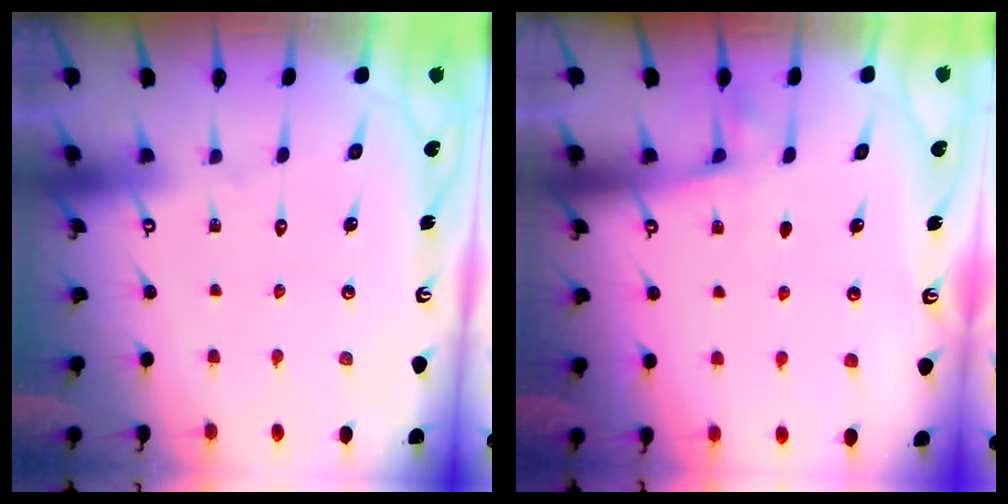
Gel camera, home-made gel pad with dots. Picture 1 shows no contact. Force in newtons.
{"total": 5.5, "press": 5.5, "slide": 0.9}